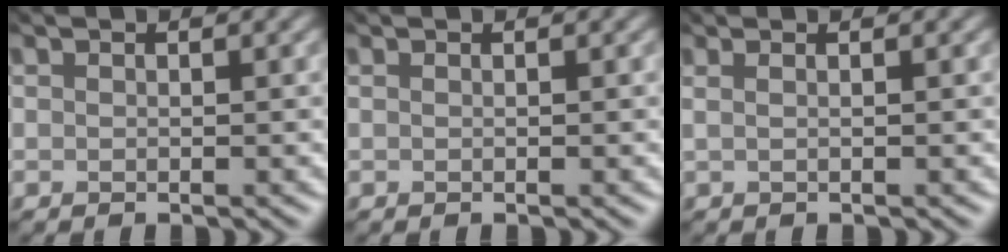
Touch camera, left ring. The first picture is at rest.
{"total": 0.0}
{"total": 1.3, "force": [0.5, 0.6, 1.1], "torque": [-0.009, 0.009, 0.001]}